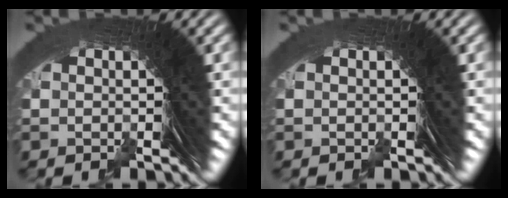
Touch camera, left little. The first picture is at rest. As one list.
[{"total": 0.0}]